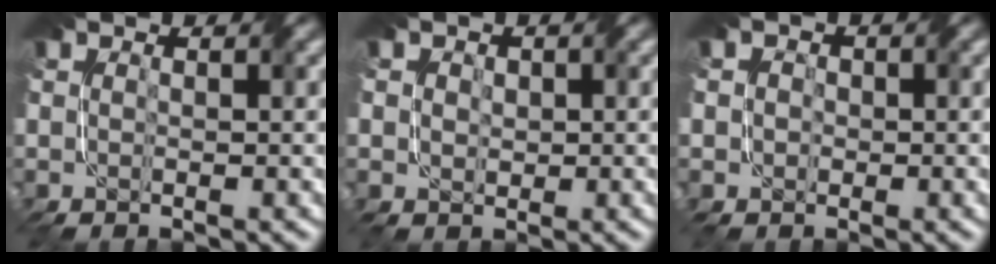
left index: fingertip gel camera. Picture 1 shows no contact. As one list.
[{"total": 1.3, "force": [-0.2, 1.3, -0.3], "torque": [-0.007, 0.004, 0.021]}, {"total": 1.6, "force": [-0.8, 1.3, -0.5], "torque": [0.012, 0.005, -0.002]}]